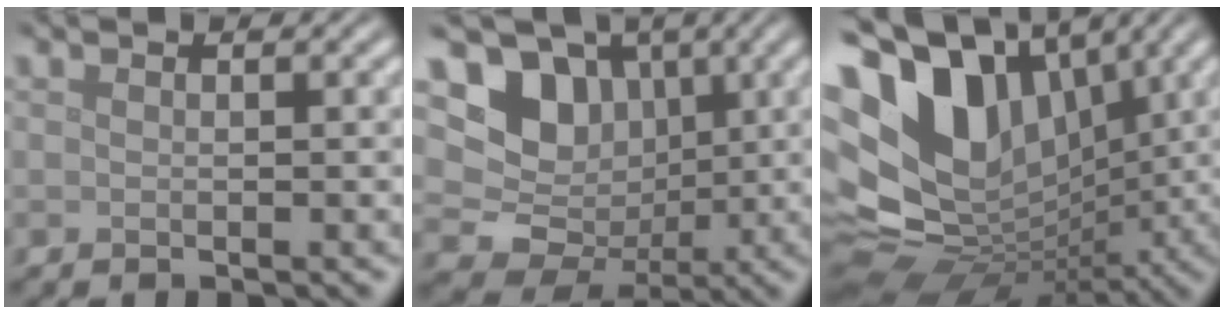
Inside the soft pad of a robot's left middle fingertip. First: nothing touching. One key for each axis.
{"total": 10.2, "fx": 2.0, "fy": 9.1, "fz": 4.2, "tx": -0.072, "ty": 0.018, "tz": 0.011}
{"total": 15.8, "fx": 3.3, "fy": 11.3, "fz": 10.6, "tx": -0.202, "ty": 0.001, "tz": 0.082}